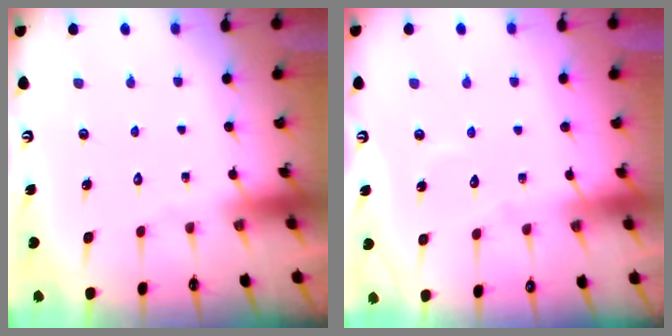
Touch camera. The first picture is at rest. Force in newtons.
{"total": 3.2, "press": 3.2, "slide": 0.2}